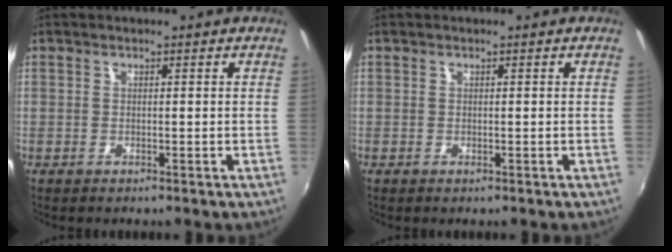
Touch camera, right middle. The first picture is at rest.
{"total": 0.0}